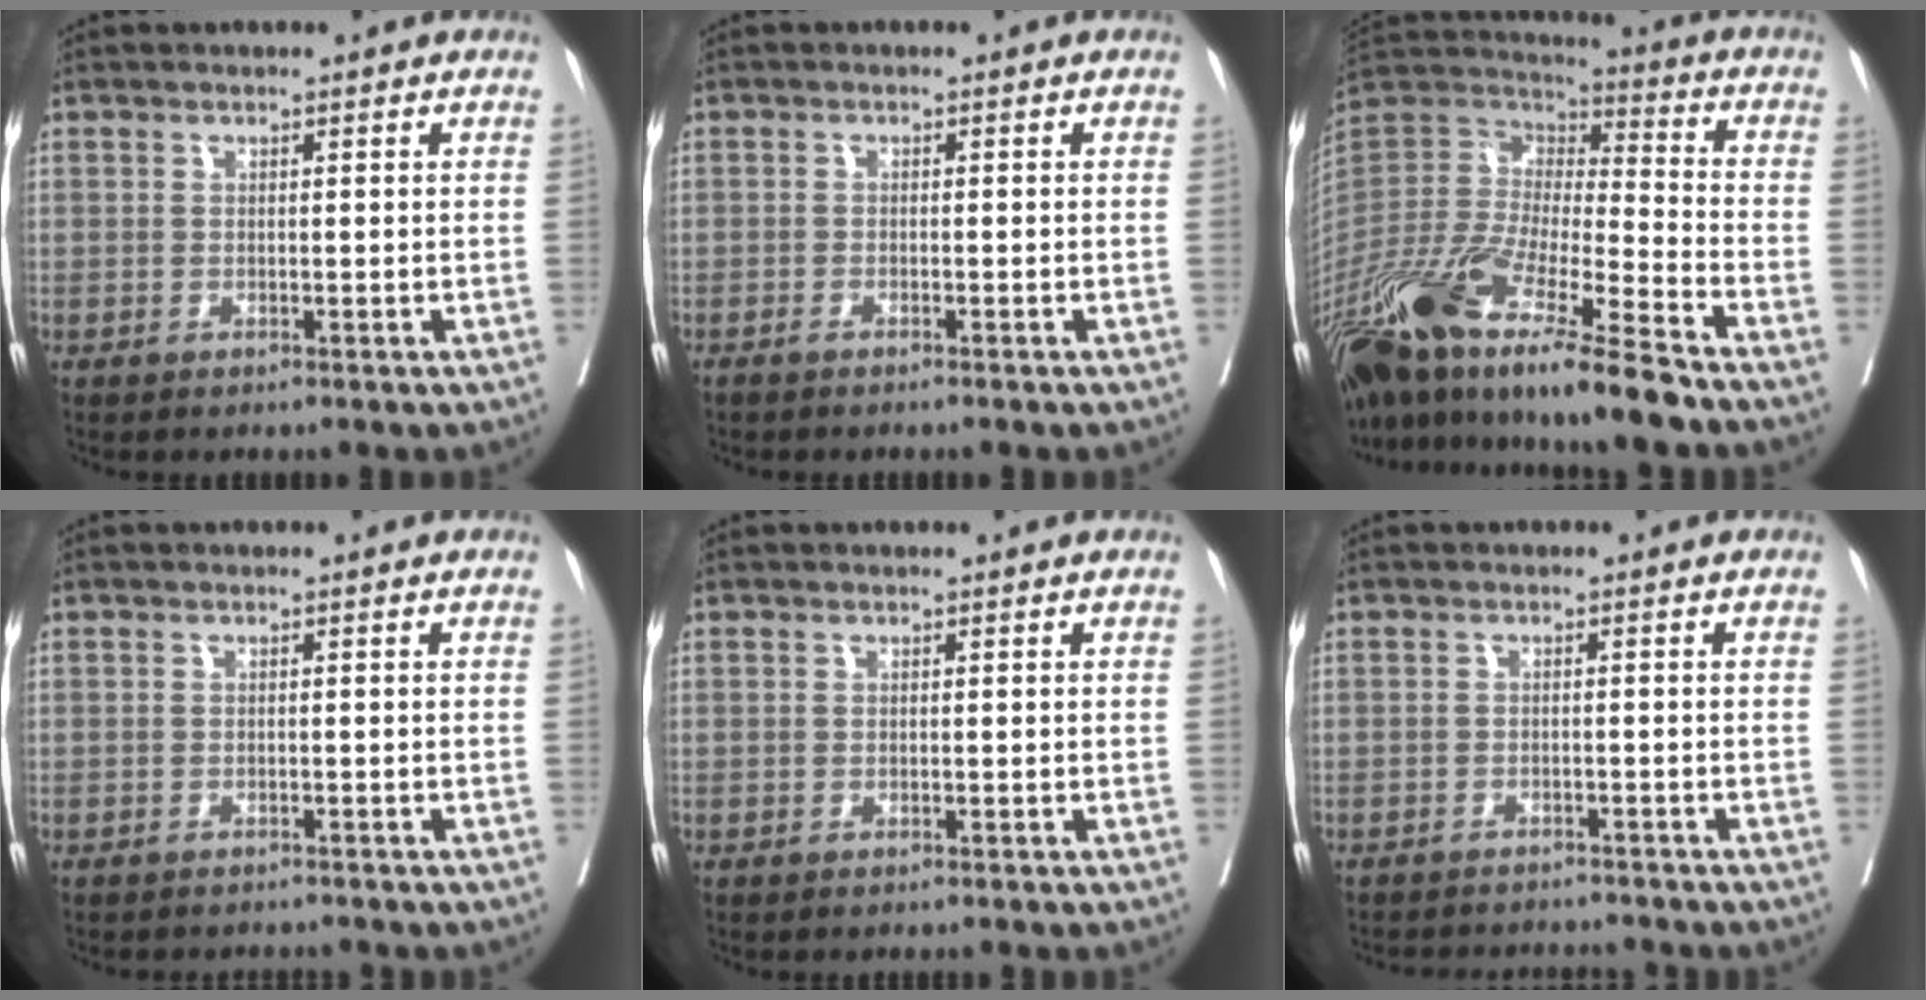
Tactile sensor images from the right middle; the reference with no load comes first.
{"total": 1.7, "force": [-1.5, 0.1, 0.8], "torque": [-0.013, -0.002, -0.020]}
{"total": 25.5, "force": [-17.7, 2.6, 18.1], "torque": [-0.376, -0.064, -0.332]}
{"total": 4.3, "force": [-4.2, 0.7, 0.6], "torque": [-0.001, -0.007, -0.053]}
{"total": 2.0, "force": [-1.8, 0.2, 0.7], "torque": [-0.011, -0.001, -0.023]}
{"total": 7.9, "force": [-7.7, 1.2, 1.2], "torque": [-0.016, 0.003, -0.099]}